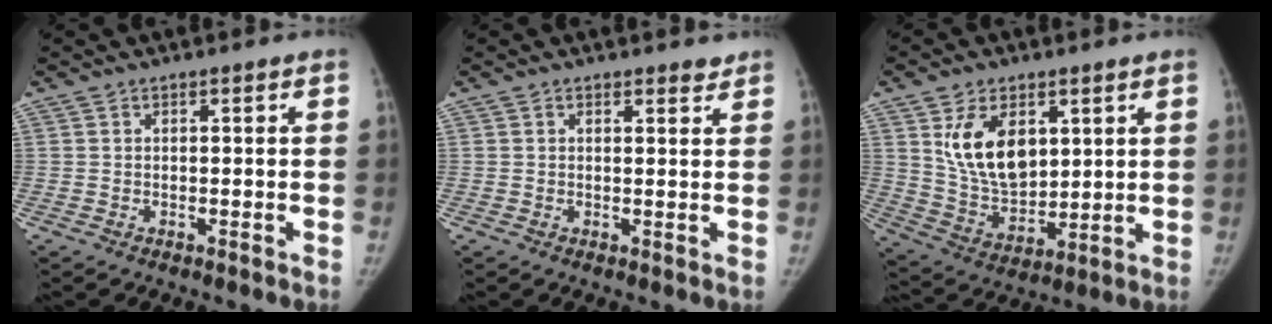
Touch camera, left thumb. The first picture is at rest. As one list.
[{"total": 1.7, "force": [1.4, 0.8, 0.5], "torque": [0.008, -0.008, 0.015]}, {"total": 13.4, "force": [4.7, 8.4, 9.4], "torque": [-0.131, -0.029, 0.103]}]